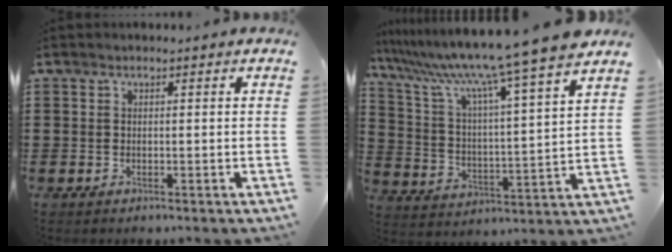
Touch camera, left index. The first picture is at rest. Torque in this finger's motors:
{"motor_torque": [0.92, 0.31, 1.06, 0.21]}